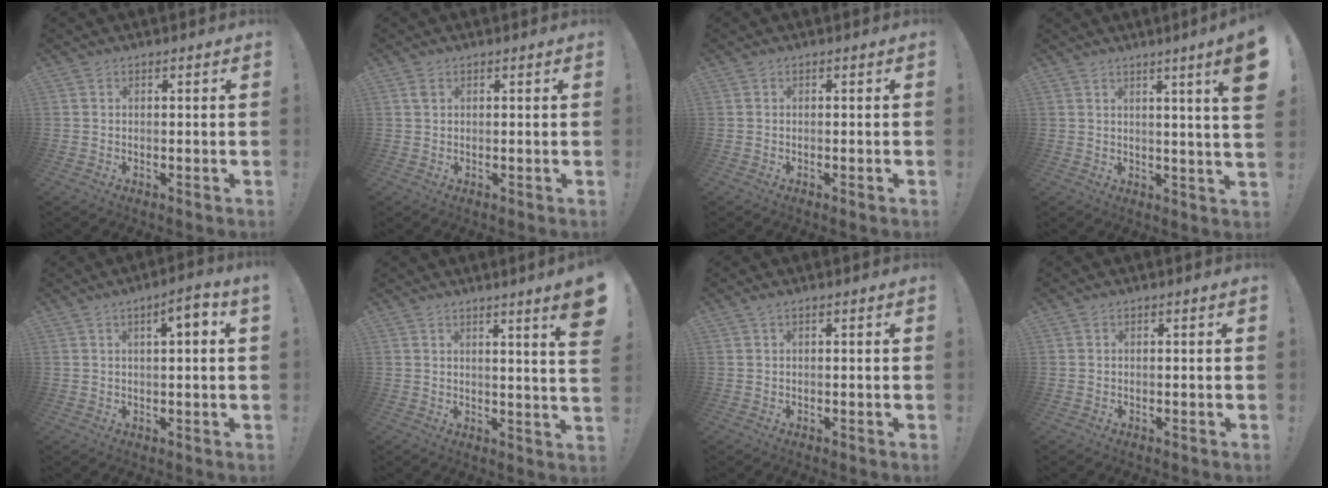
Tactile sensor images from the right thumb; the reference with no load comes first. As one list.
[{"total": 1.3, "force": [0.7, 0.7, 0.9], "torque": [-0.013, 0.001, 0.011]}, {"total": 0.5, "force": [-0.4, -0.1, 0.4], "torque": [-0.010, 0.003, -0.006]}, {"total": 8.7, "force": [3.1, -1.2, 8.0], "torque": [-0.111, -0.026, 0.041]}, {"total": 4.6, "force": [1.3, 0.4, 4.4], "torque": [-0.059, -0.006, 0.015]}, {"total": 7.7, "force": [3.3, -0.9, 6.9], "torque": [-0.091, -0.036, 0.047]}, {"total": 0.8, "force": [0.3, 0.1, 0.7], "torque": [-0.017, 0.002, 0.006]}, {"total": 0.0}]